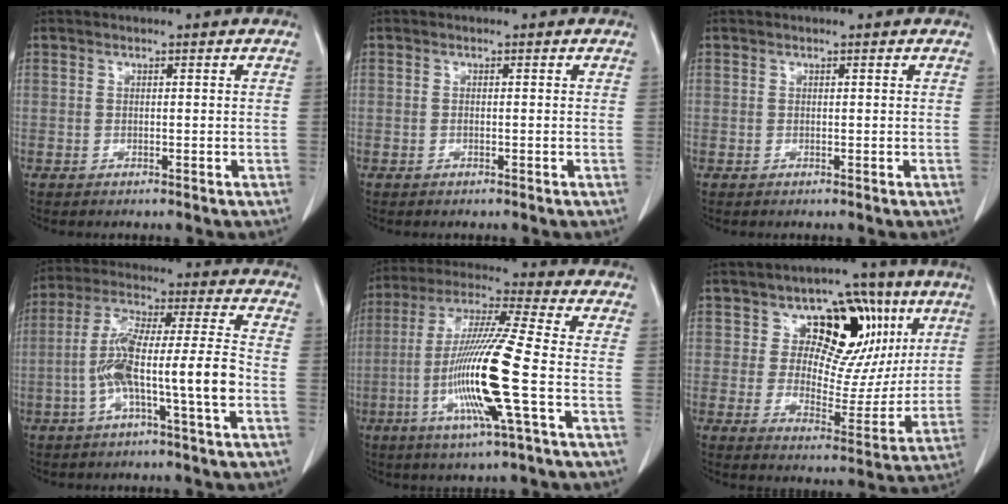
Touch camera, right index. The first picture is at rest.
{"total": 0.0}
{"total": 0.0}
{"total": 12.4, "force": [-3.4, 0.4, 11.9], "torque": [-0.231, 0.021, -0.061]}
{"total": 15.4, "force": [-3.7, -0.7, 14.9], "torque": [-0.302, -0.012, -0.079]}
{"total": 14.5, "force": [6.0, 9.1, 9.5], "torque": [-0.108, 0.023, 0.097]}